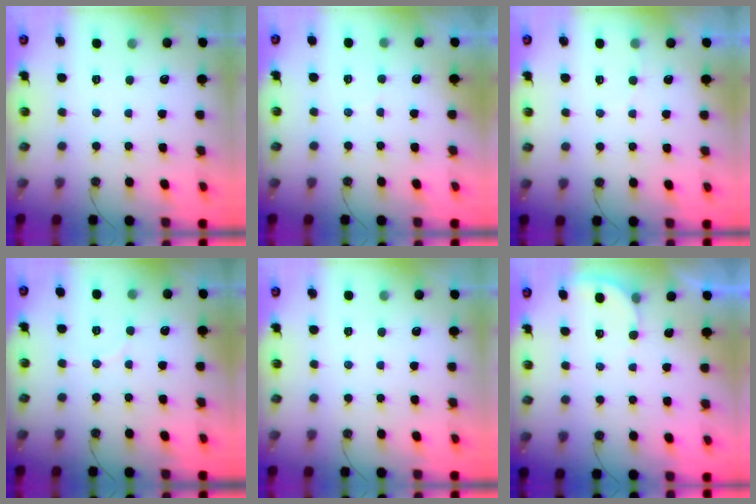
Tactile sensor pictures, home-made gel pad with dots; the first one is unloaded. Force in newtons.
{"total": 2.6, "press": 2.4, "slide": 0.9}
{"total": 2.8, "press": 2.8, "slide": 0.2}
{"total": 2.9, "press": 2.9, "slide": 0.3}
{"total": 0.0}
{"total": 2.5, "press": 2.5, "slide": 0.3}